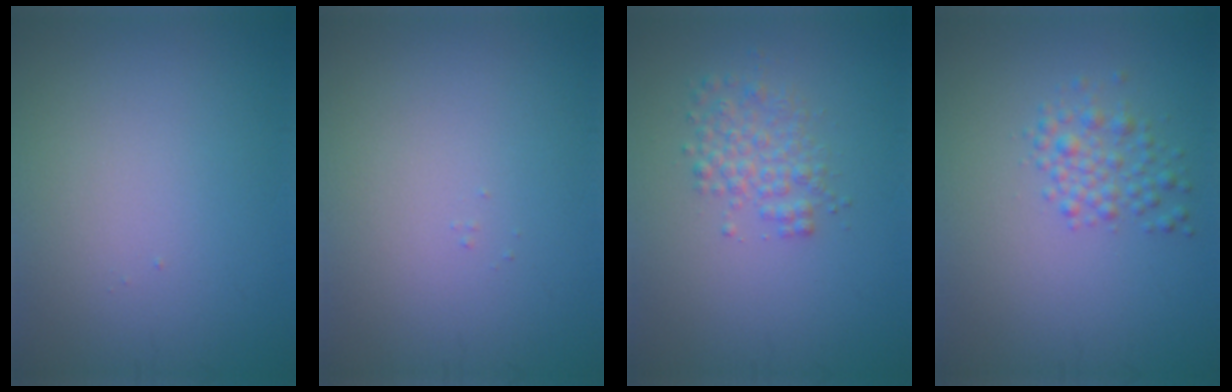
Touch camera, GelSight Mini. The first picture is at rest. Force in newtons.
{"total": 0.0}
{"total": 2.6, "press": 2.6, "slide": 0.1}
{"total": 2.3, "press": 2.3, "slide": 0.0}